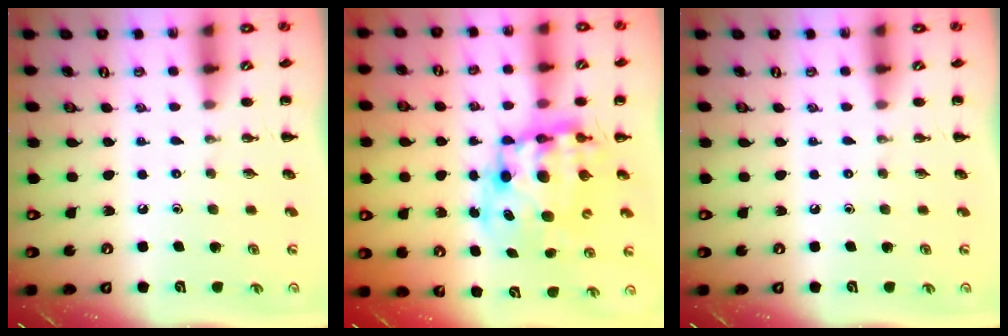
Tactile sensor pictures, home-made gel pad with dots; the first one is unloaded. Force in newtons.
{"total": 11.8, "press": 11.5, "slide": 2.9}
{"total": 0.0}